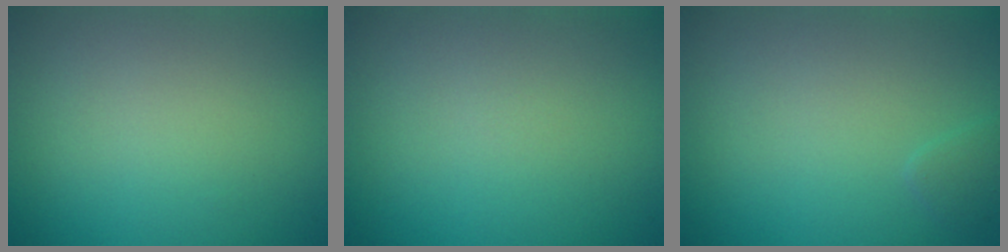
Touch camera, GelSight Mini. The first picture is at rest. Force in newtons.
{"total": 0.0}
{"total": 0.8, "press": 0.8, "slide": 0.1}